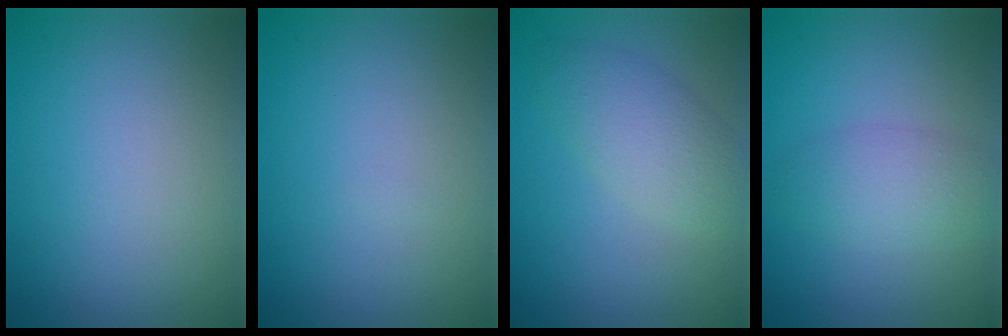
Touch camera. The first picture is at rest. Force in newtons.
{"total": 0.0}
{"total": 3.6, "press": 3.6, "slide": 0.2}
{"total": 3.2, "press": 3.2, "slide": 0.1}